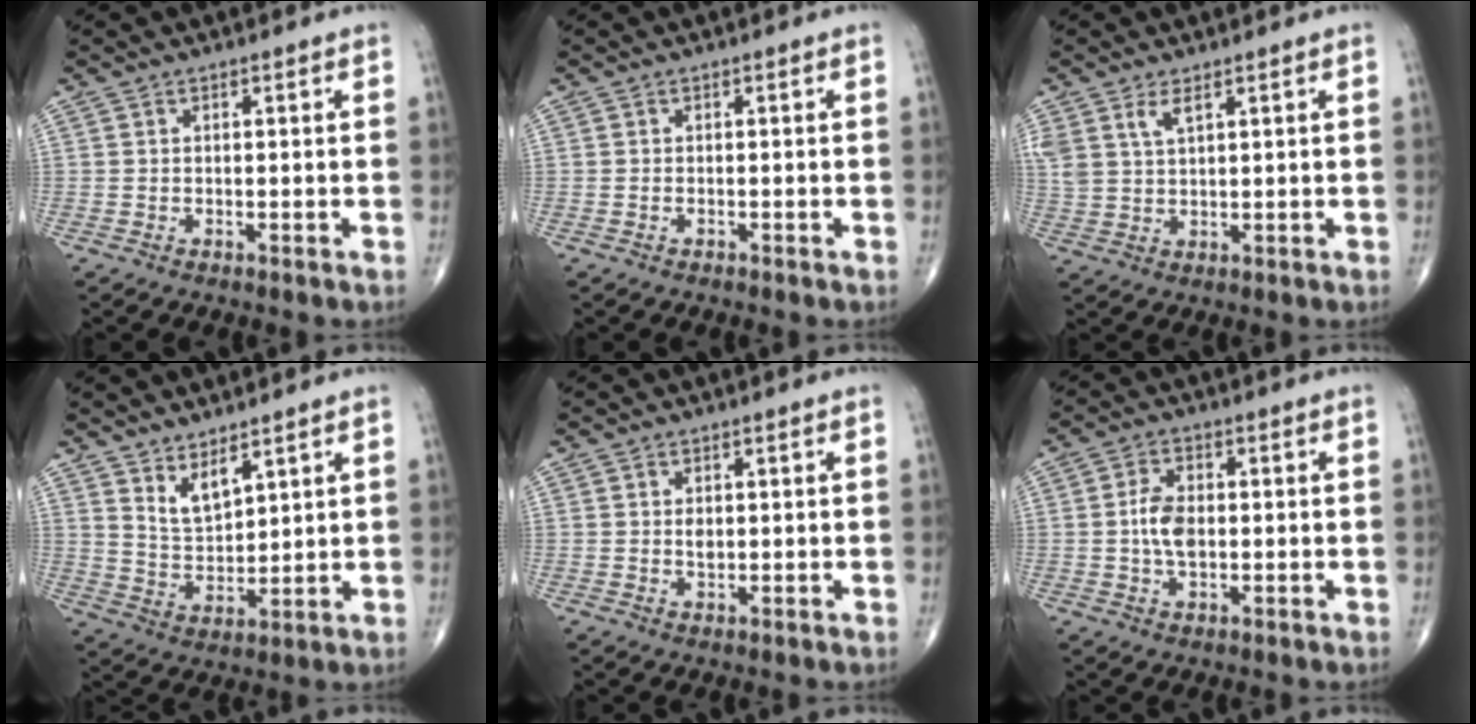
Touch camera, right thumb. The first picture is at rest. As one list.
[{"total": 0.0}, {"total": 5.0, "force": [2.9, 2.2, 3.4], "torque": [-0.071, -0.008, 0.064]}, {"total": 5.9, "force": [4.0, 2.4, 3.5], "torque": [-0.054, -0.044, 0.085]}, {"total": 1.7, "force": [0.2, 1.1, 1.3], "torque": [-0.019, -0.002, 0.005]}, {"total": 5.6, "force": [-0.2, 3.2, 4.5], "torque": [-0.086, 0.006, -0.007]}]